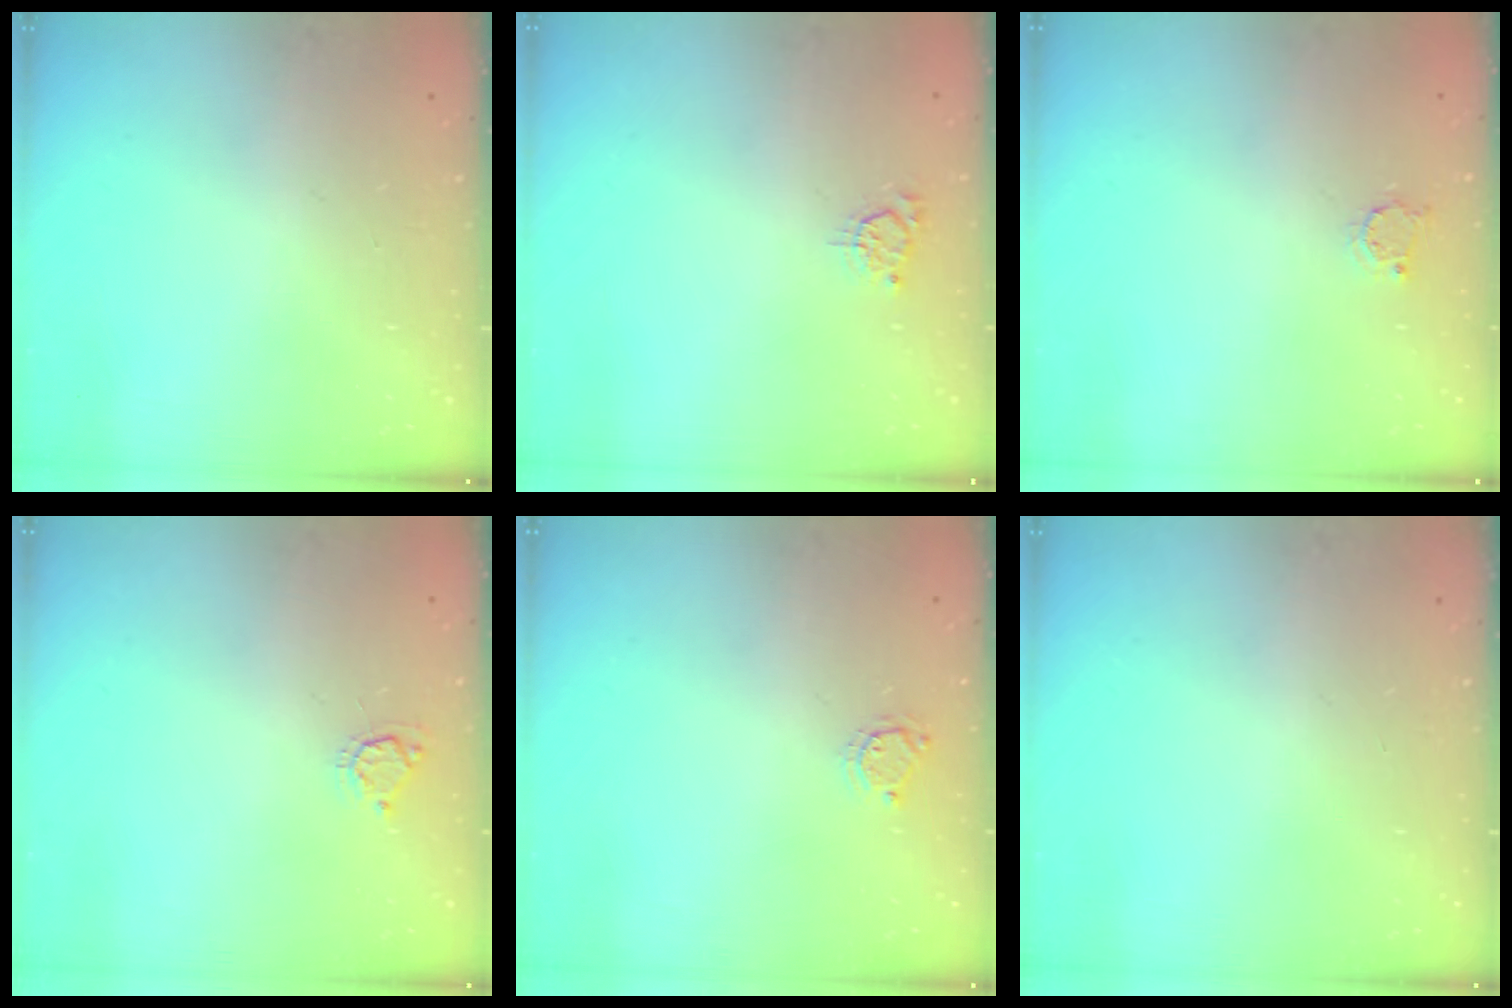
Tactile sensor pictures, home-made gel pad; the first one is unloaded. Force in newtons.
{"total": 2.9, "press": 2.9, "slide": 0.3}
{"total": 3.1, "press": 3.1, "slide": 0.3}
{"total": 5.0, "press": 5.0, "slide": 0.4}
{"total": 4.1, "press": 4.1, "slide": 0.4}
{"total": 0.0}